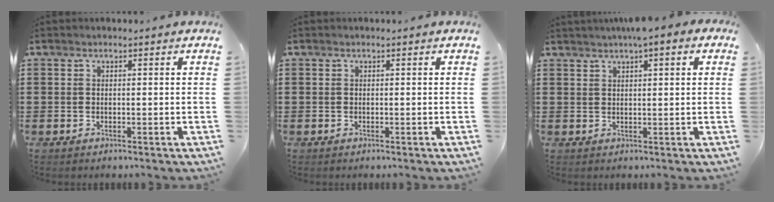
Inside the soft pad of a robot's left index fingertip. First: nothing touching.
{"total": 0.0}
{"total": 3.2, "force": [2.2, 0.3, 2.4], "torque": [-0.050, 0.006, 0.039]}